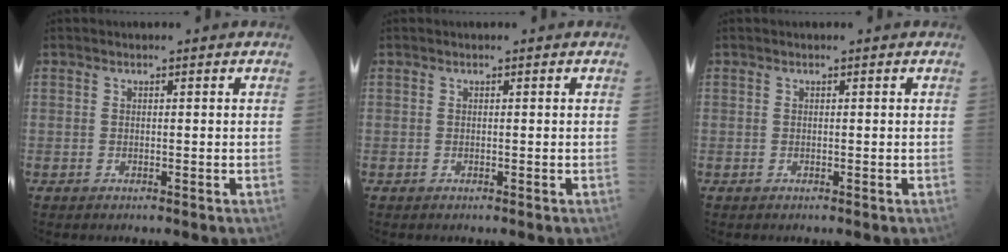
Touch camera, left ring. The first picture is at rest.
{"total": 0.0}
{"total": 0.0}